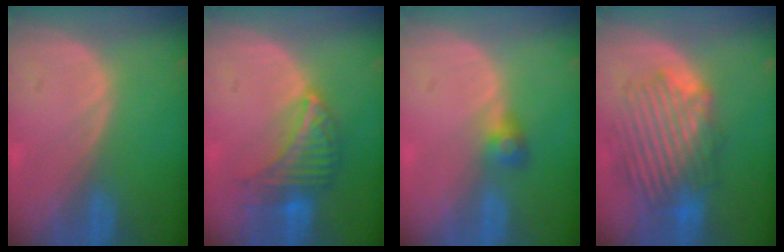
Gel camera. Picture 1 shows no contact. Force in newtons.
{"total": 6.8, "press": 6.7, "slide": 1.5}
{"total": 2.6, "press": 2.5, "slide": 0.7}
{"total": 8.7, "press": 8.6, "slide": 1.3}